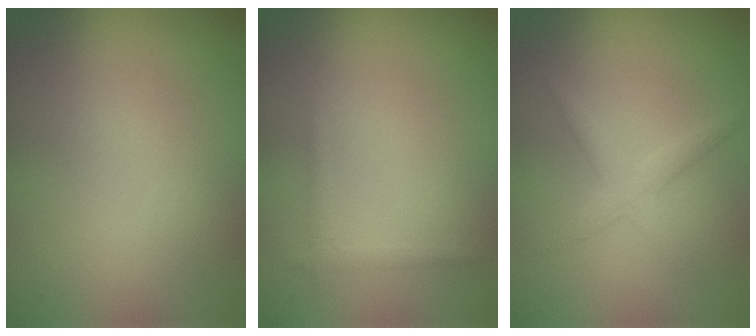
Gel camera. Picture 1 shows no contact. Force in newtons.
{"total": 0.9, "press": 0.9, "slide": 0.1}
{"total": 2.0, "press": 2.0, "slide": 0.1}